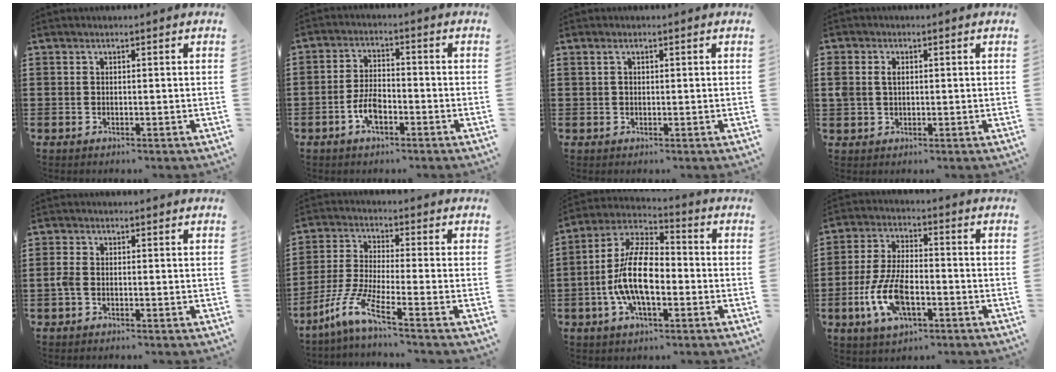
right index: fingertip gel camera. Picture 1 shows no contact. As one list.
[{"total": 5.1, "force": [-2.4, 2.3, 3.9], "torque": [-0.092, 0.000, -0.050]}, {"total": 1.0, "force": [0.3, 0.6, 0.7], "torque": [-0.017, 0.005, 0.005]}, {"total": 2.2, "force": [0.4, 1.6, 1.4], "torque": [-0.031, 0.009, 0.006]}, {"total": 1.7, "force": [-0.7, 0.9, 1.3], "torque": [-0.034, -0.002, -0.015]}, {"total": 7.4, "force": [-5.0, 0.6, 5.5], "torque": [-0.141, -0.020, -0.105]}, {"total": 12.7, "force": [-2.4, 5.6, 11.1], "torque": [-0.251, -0.005, -0.050]}, {"total": 9.6, "force": [-3.4, 4.3, 7.8], "torque": [-0.190, -0.011, -0.068]}]